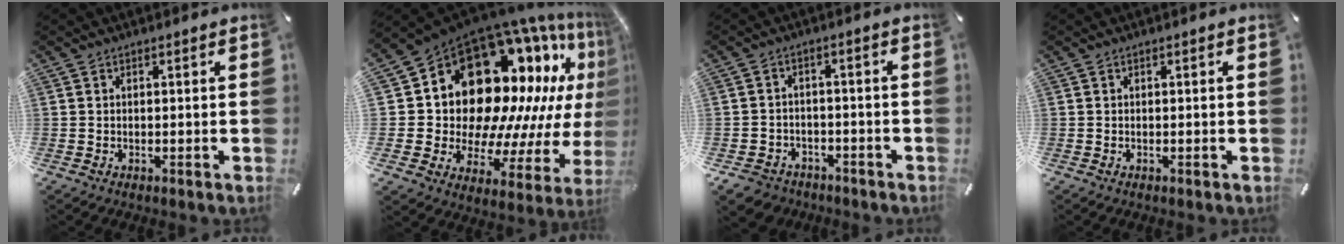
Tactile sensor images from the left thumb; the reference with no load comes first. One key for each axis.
{"total": 23.6, "fx": 11.2, "fy": 15.6, "fz": 13.8, "tx": -0.188, "ty": -0.138, "tz": 0.230}
{"total": 5.0, "fx": -3.3, "fy": 3.6, "fz": 1.1, "tx": -0.037, "ty": 0.013, "tz": -0.066}
{"total": 0.0}